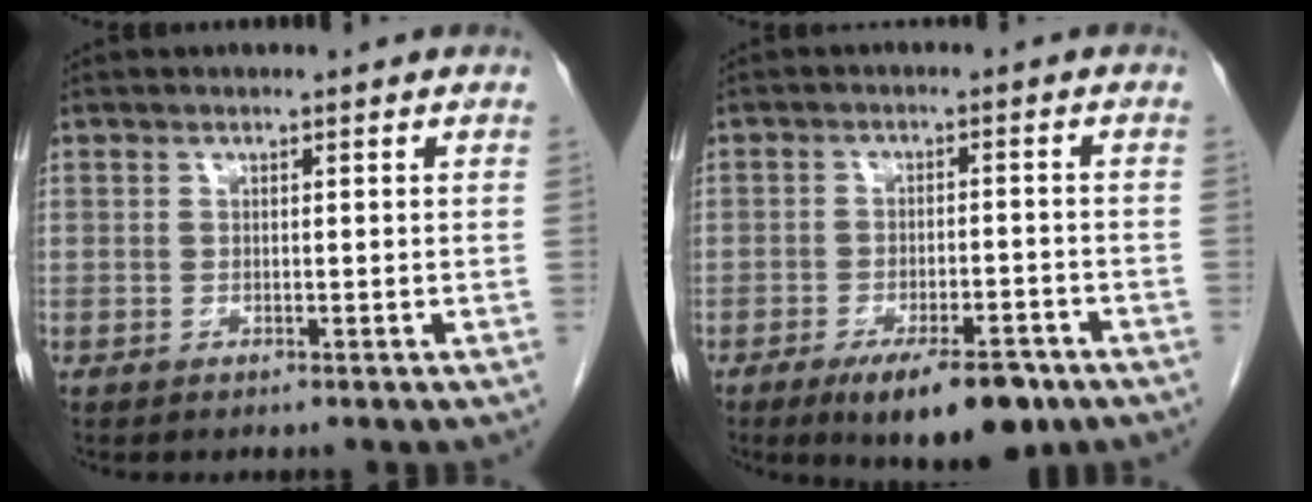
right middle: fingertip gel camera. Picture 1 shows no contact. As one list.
[{"total": 10.5, "force": [-7.1, 3.2, 7.1], "torque": [-0.099, -0.008, -0.105]}]